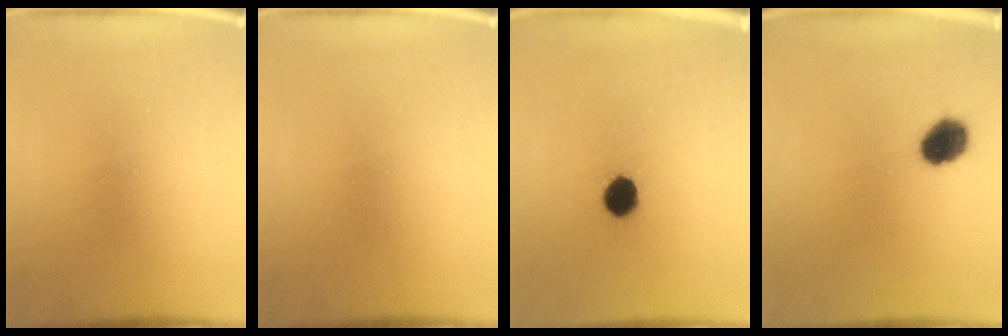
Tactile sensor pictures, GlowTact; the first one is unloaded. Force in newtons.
{"total": 0.0}
{"total": 5.8}
{"total": 7.0}